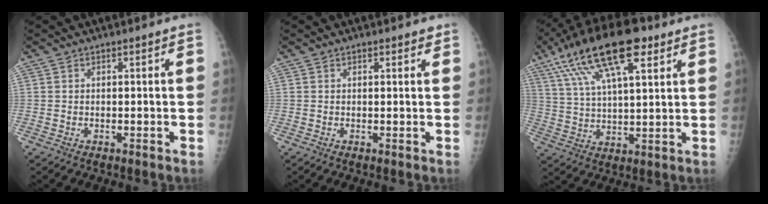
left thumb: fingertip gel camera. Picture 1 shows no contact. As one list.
[{"total": 1.5, "force": [1.0, 0.7, 0.8], "torque": [-0.005, -0.003, 0.010]}, {"total": 19.2, "force": [10.1, 6.7, 14.9], "torque": [-0.264, 0.001, 0.179]}]